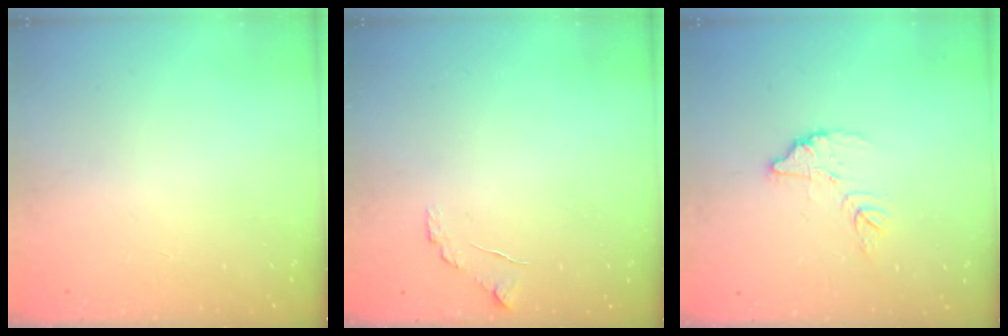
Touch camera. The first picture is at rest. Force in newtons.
{"total": 6.3, "press": 6.3, "slide": 0.5}
{"total": 9.6, "press": 9.5, "slide": 0.7}